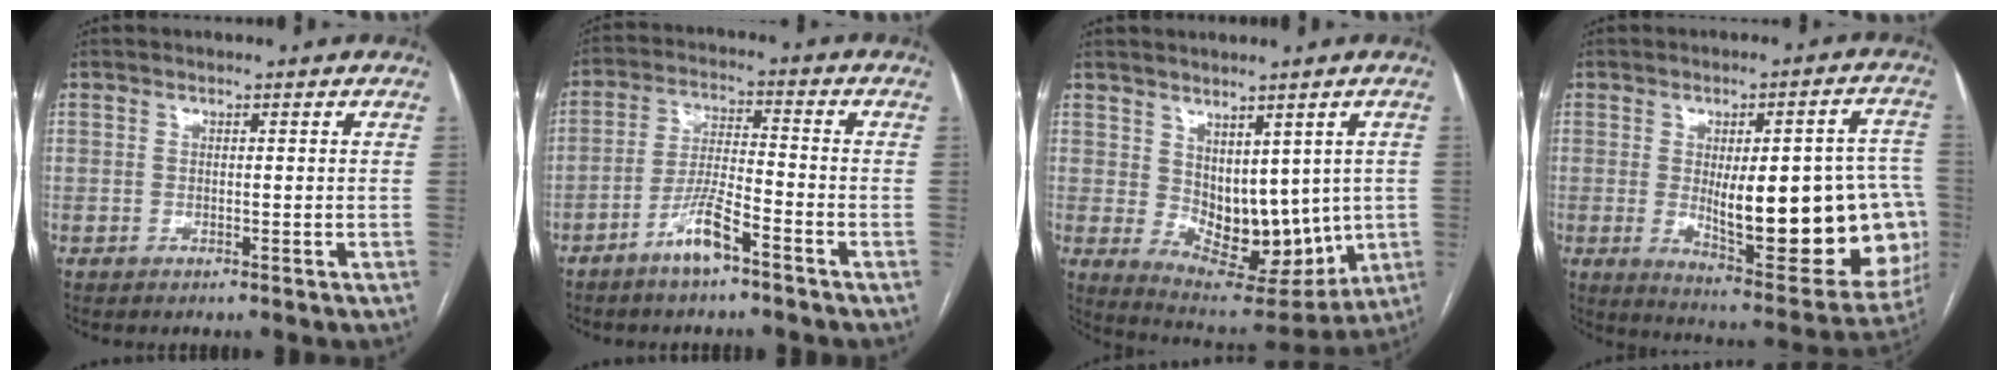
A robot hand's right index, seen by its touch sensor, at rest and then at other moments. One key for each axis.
{"total": 6.9, "fx": -4.5, "fy": 0.8, "fz": 5.1, "tx": -0.106, "ty": 0.000, "tz": -0.086}
{"total": 12.6, "fx": 0.2, "fy": 7.4, "fz": 10.2, "tx": -0.136, "ty": -0.007, "tz": 0.034}
{"total": 24.9, "fx": -2.5, "fy": 7.3, "fz": 23.7, "tx": -0.240, "ty": 0.010, "tz": -0.003}